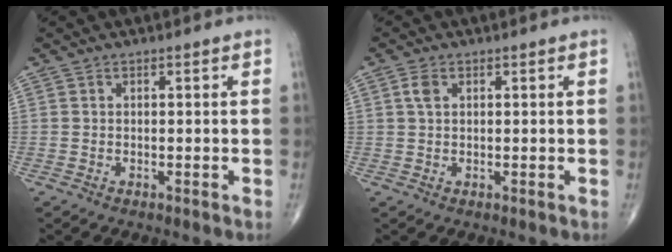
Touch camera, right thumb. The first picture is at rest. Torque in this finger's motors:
{"motor_torque": [-0.49, 0.48, -0.04, 0.05, 0.01]}